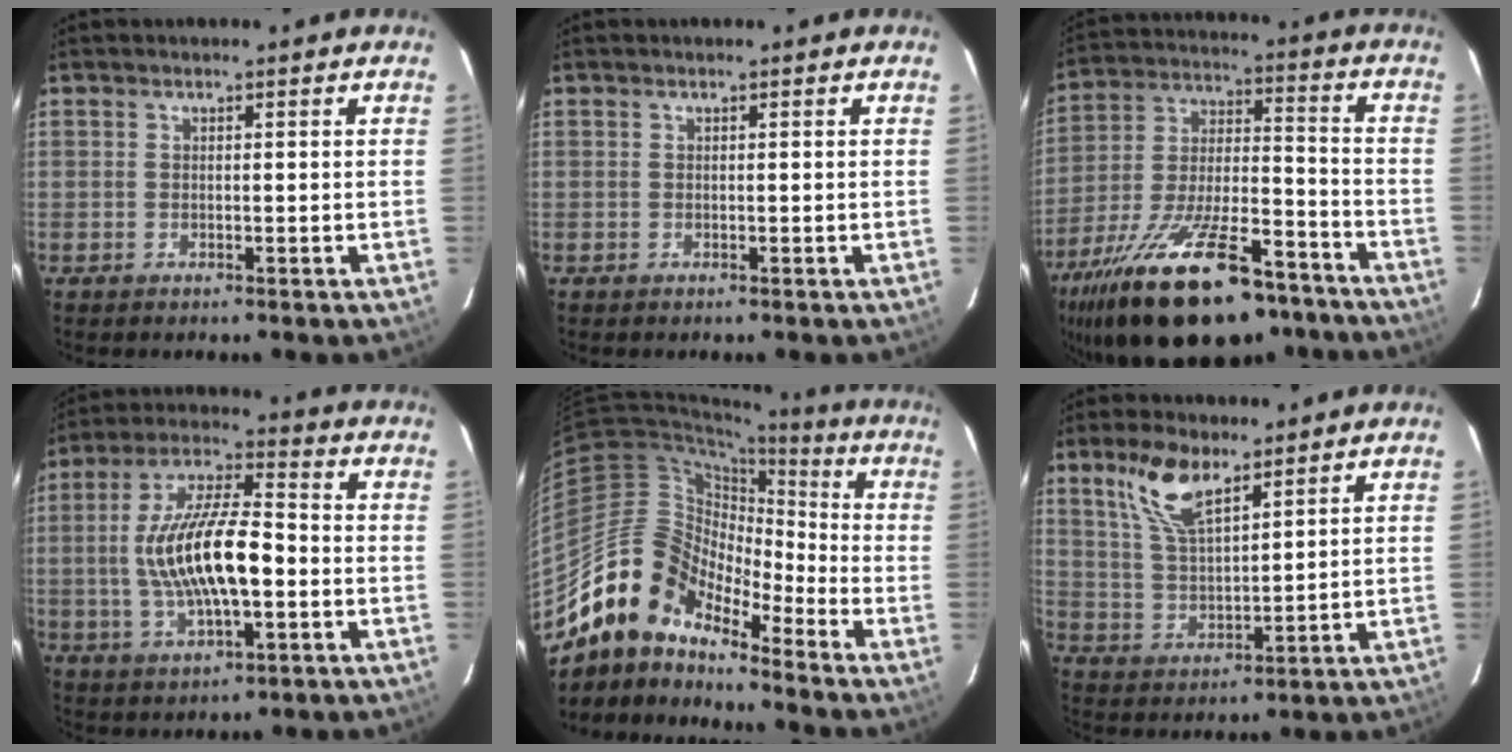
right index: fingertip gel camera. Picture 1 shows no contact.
{"total": 0.0}
{"total": 28.5, "force": [-19.6, 10.6, 17.7], "torque": [-0.329, -0.025, -0.298]}
{"total": 16.2, "force": [-1.9, 5.4, 15.1], "torque": [-0.294, 0.008, -0.031]}
{"total": 14.8, "force": [-12.2, 5.9, 6.1], "torque": [-0.100, 0.016, -0.245]}
{"total": 10.0, "force": [6.5, 3.6, 6.6], "torque": [-0.133, 0.010, 0.135]}